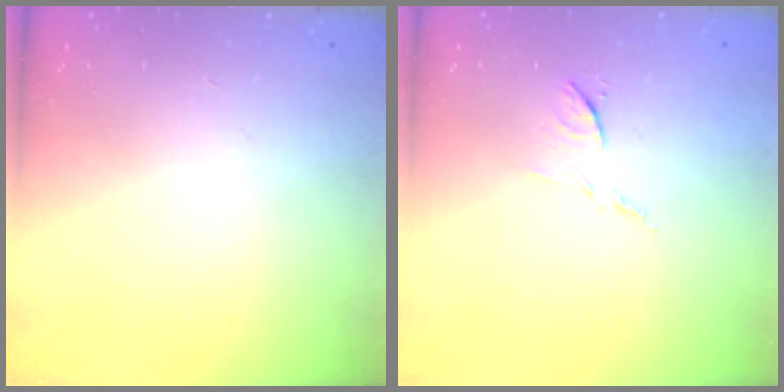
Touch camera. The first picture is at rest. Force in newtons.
{"total": 6.9, "press": 6.9, "slide": 0.4}